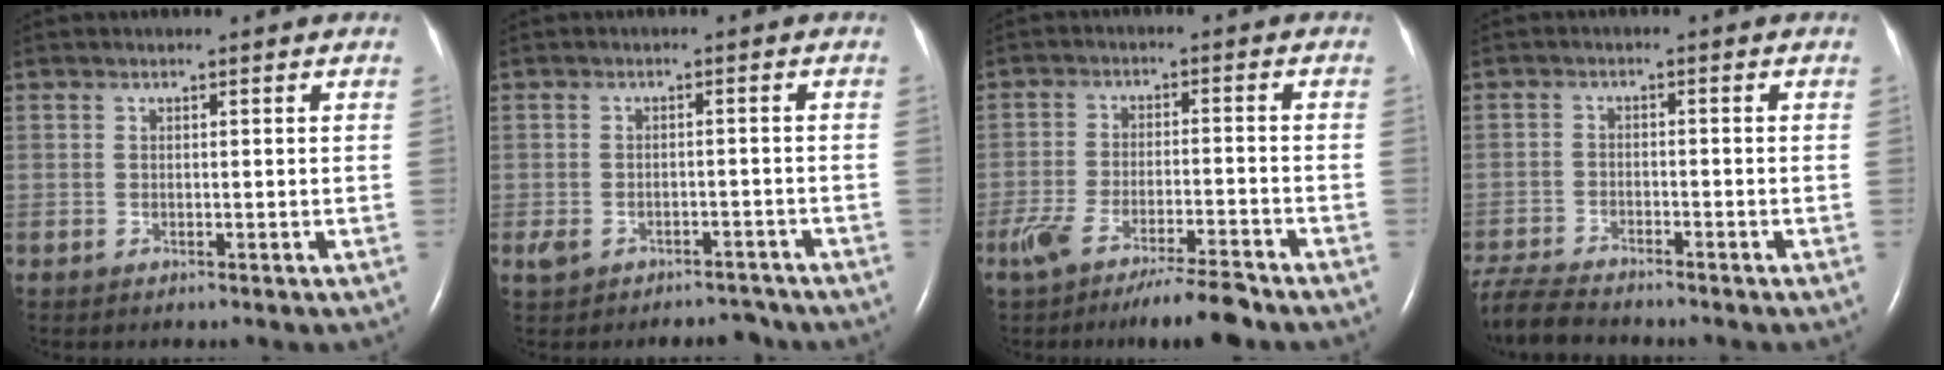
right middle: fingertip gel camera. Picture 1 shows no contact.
{"total": 4.5, "force": [-3.5, 2.3, 1.6], "torque": [-0.036, 0.013, -0.050]}
{"total": 9.9, "force": [-8.0, 0.5, 5.8], "torque": [-0.099, -0.018, -0.133]}
{"total": 8.2, "force": [-7.7, 1.1, 2.8], "torque": [-0.054, -0.018, -0.134]}